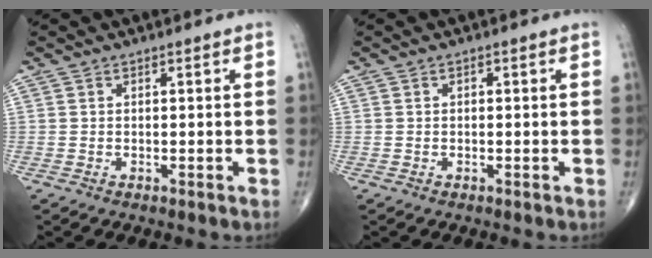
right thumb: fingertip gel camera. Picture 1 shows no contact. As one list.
[{"total": 0.5, "force": [0.1, 0.3, 0.4], "torque": [-0.009, 0.000, 0.002]}]